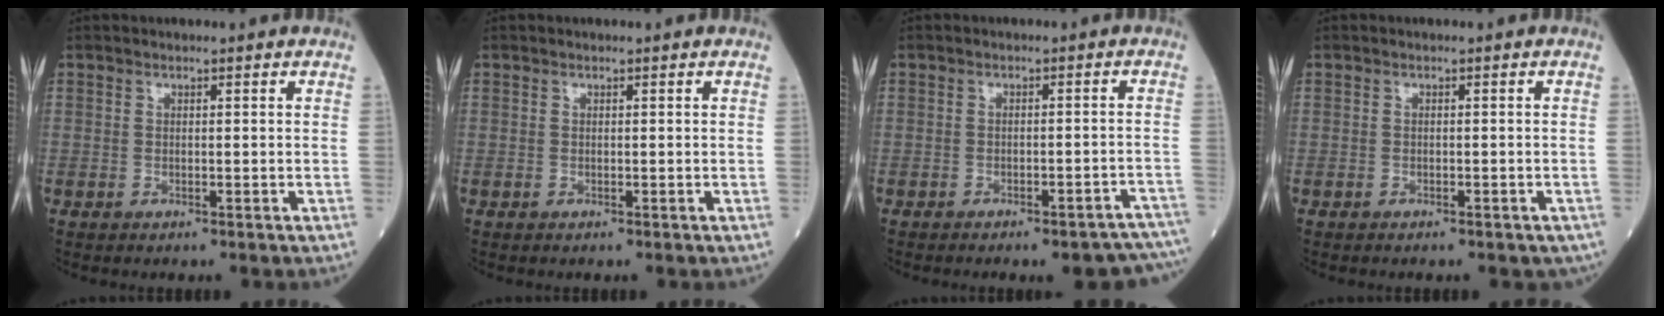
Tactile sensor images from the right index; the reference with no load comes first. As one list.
[{"total": 0.0}, {"total": 11.3, "force": [-10.1, 2.3, 4.5], "torque": [-0.007, 0.023, -0.104]}, {"total": 3.4, "force": [-2.6, 1.3, 1.6], "torque": [-0.015, -0.003, -0.026]}]